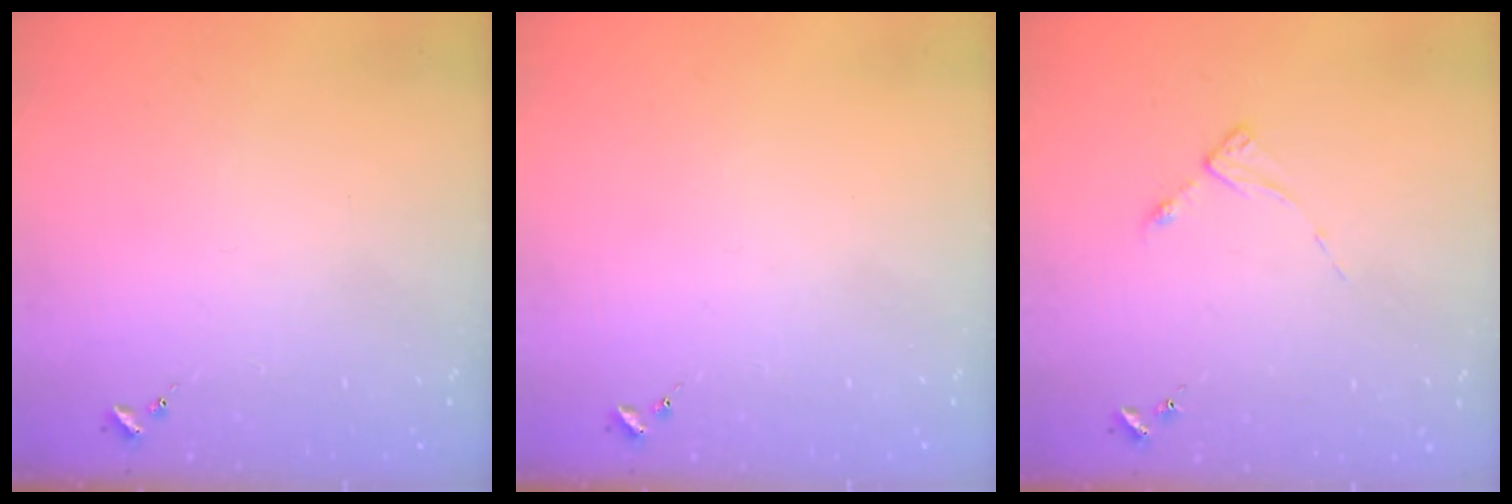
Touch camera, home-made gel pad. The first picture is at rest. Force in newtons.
{"total": 0.0}
{"total": 2.7, "press": 2.7, "slide": 0.4}